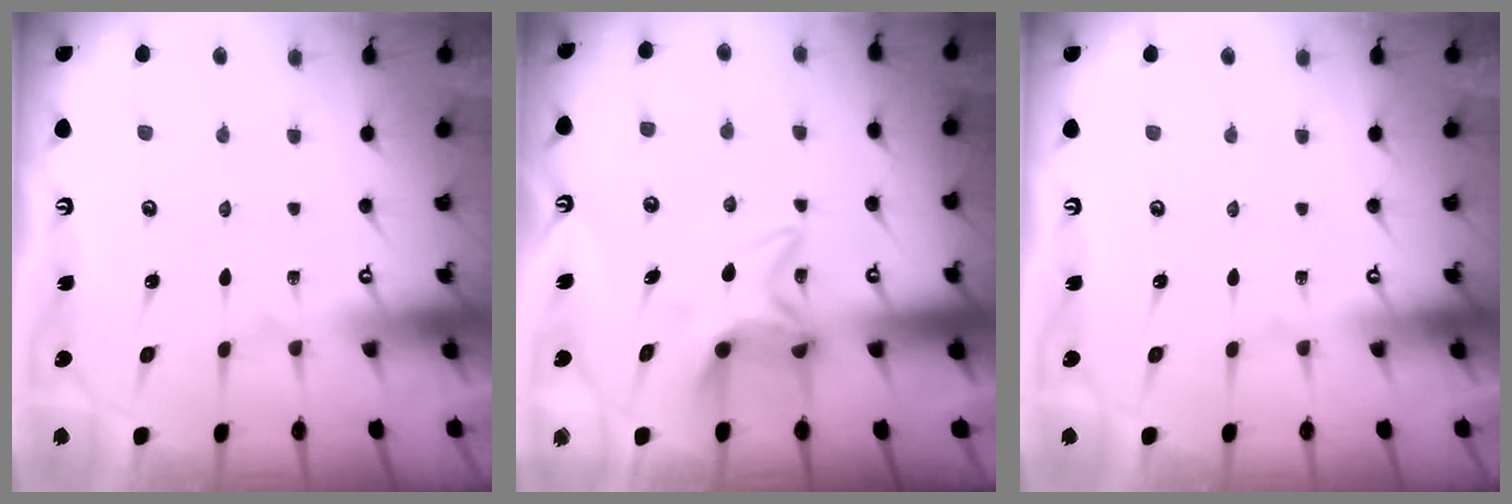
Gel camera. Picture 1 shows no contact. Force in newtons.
{"total": 7.1, "press": 7.1, "slide": 0.3}
{"total": 0.0}